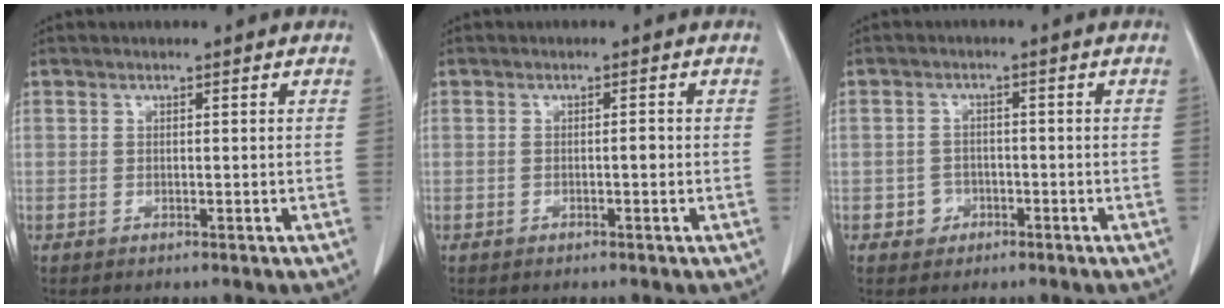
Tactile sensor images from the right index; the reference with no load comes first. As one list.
[{"total": 0.8, "force": [-0.2, 0.2, 0.8], "torque": [-0.007, 0.002, -0.004]}, {"total": 2.6, "force": [-1.2, 2.3, 0.4], "torque": [-0.001, 0.011, -0.018]}]